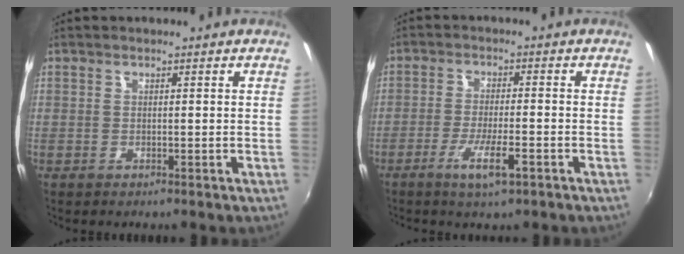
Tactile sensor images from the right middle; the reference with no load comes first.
{"total": 6.0, "force": [-3.4, 0.8, 4.8], "torque": [-0.101, -0.012, -0.061]}